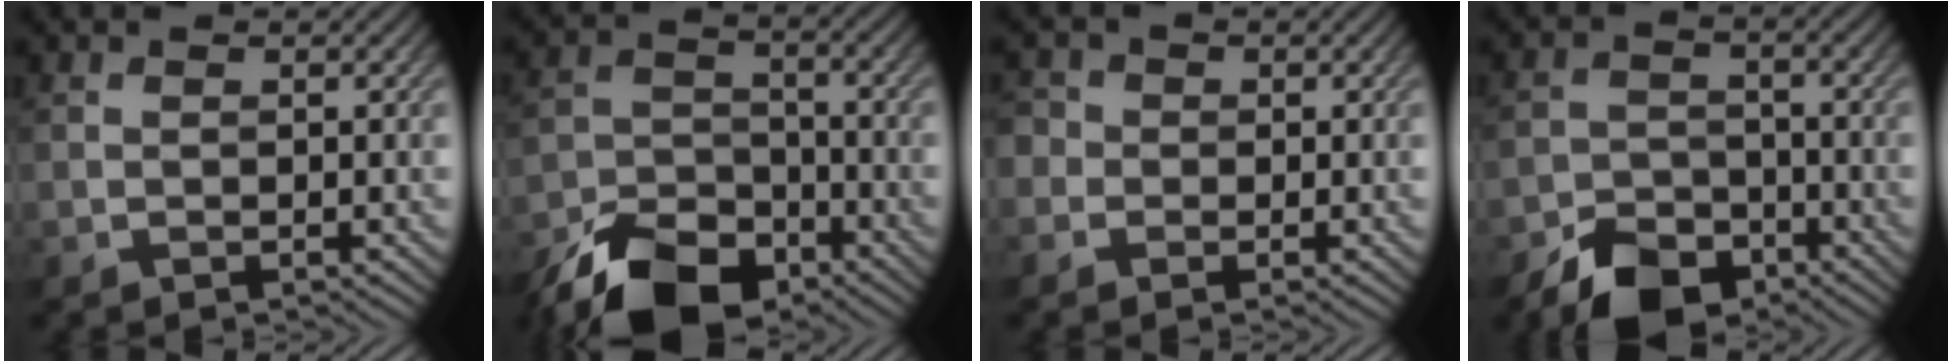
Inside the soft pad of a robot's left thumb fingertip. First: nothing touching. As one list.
[{"total": 11.4, "force": [-8.6, 5.3, 5.3], "torque": [-0.114, -0.016, -0.159]}, {"total": 2.7, "force": [-0.4, 2.6, 0.5], "torque": [-0.013, 0.010, -0.025]}, {"total": 7.0, "force": [-5.2, 3.8, 2.9], "torque": [-0.053, -0.008, -0.101]}]